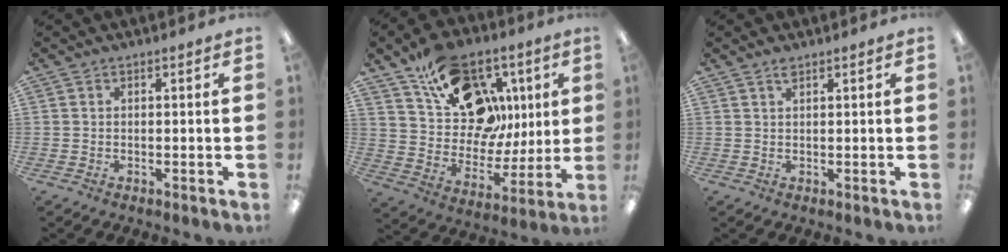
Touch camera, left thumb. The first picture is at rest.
{"total": 20.0, "force": [10.5, 13.7, 10.1], "torque": [-0.158, -0.047, 0.197]}
{"total": 1.0, "force": [0.8, 0.2, 0.6], "torque": [-0.013, -0.001, 0.015]}